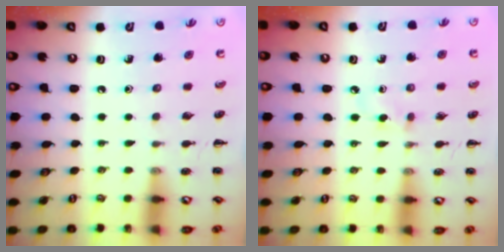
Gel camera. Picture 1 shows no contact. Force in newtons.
{"total": 3.4, "press": 3.1, "slide": 1.4}